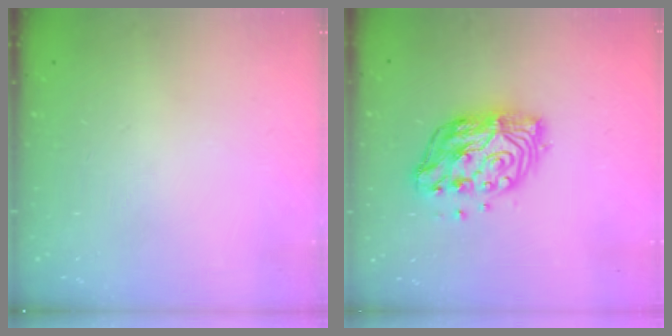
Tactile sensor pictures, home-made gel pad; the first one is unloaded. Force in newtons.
{"total": 12.5, "press": 12.5, "slide": 1.1}